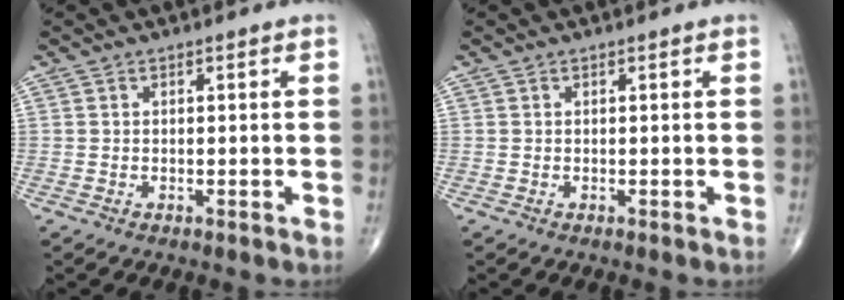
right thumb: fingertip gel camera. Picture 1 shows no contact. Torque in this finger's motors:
{"motor_torque": [0.00, 0.00, 0.00, 0.00, 0.00]}